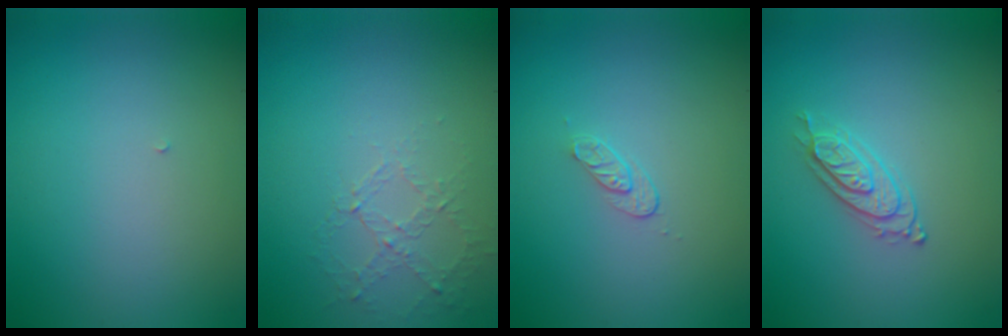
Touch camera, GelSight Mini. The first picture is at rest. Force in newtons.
{"total": 1.1, "press": 0.5, "slide": 1.0}
{"total": 1.2, "press": 0.6, "slide": 1.0}
{"total": 2.2, "press": 2.0, "slide": 0.7}